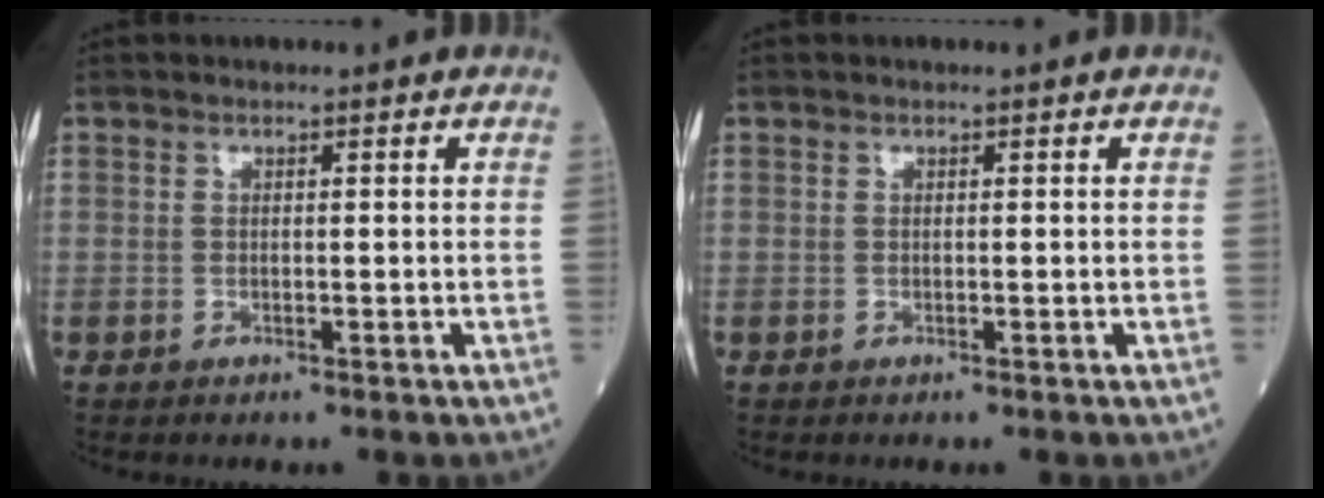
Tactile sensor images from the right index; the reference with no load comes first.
{"total": 0.0}